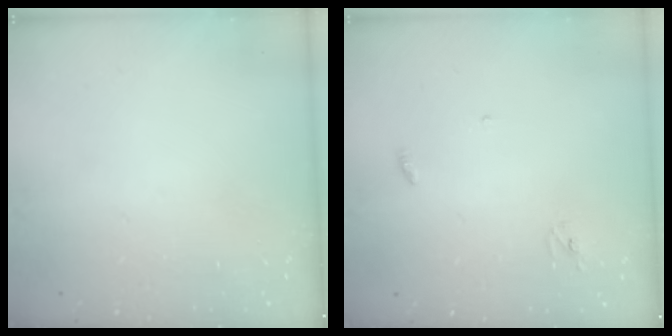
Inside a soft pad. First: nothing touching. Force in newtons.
{"total": 2.8, "press": 2.8, "slide": 0.2}